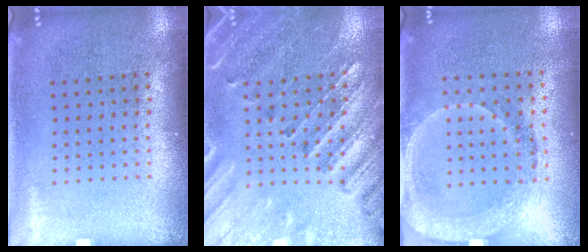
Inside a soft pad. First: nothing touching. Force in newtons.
{"total": 2.9, "press": 2.6, "slide": 1.1}
{"total": 1.9, "press": 1.7, "slide": 0.9}